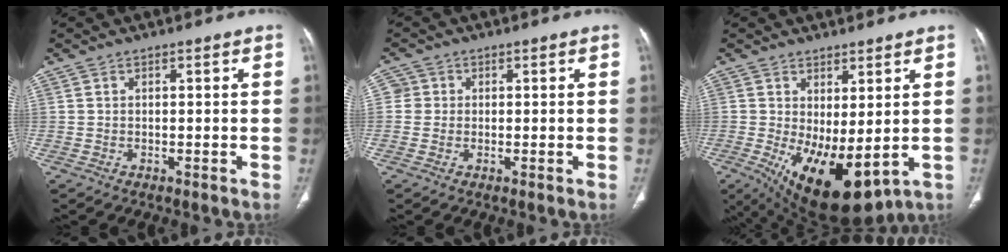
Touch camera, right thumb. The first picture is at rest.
{"total": 2.4, "force": [0.2, 2.3, 0.2], "torque": [0.013, 0.006, 0.000]}
{"total": 13.5, "force": [-1.6, 6.0, 12.0], "torque": [-0.193, -0.022, 0.002]}